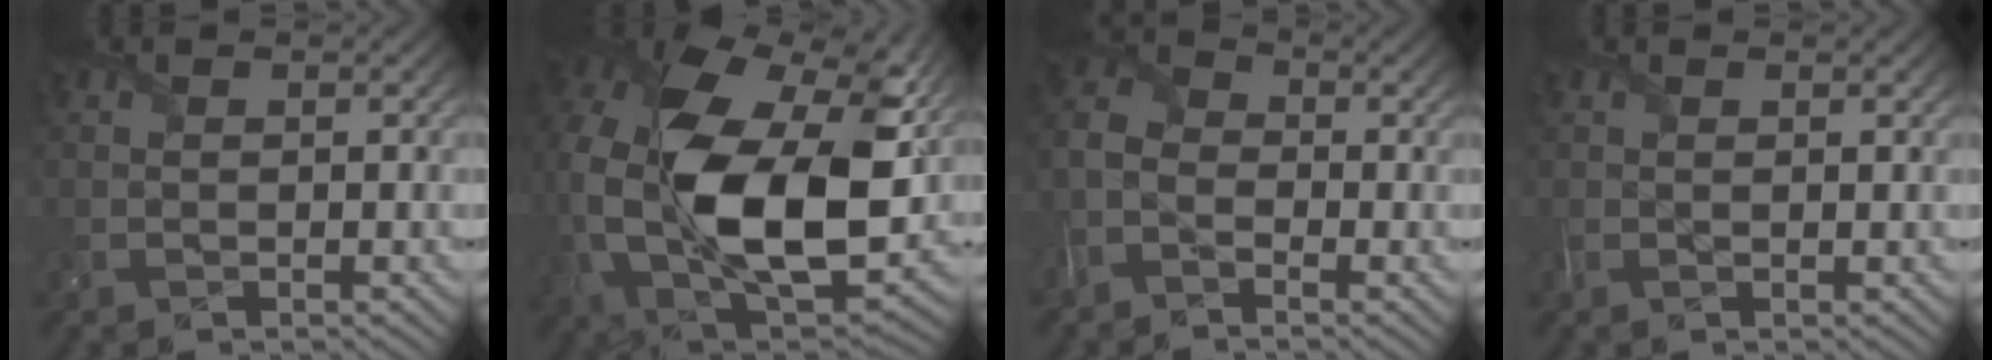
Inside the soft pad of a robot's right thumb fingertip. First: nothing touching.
{"total": 20.8, "force": [3.2, 13.4, 15.6], "torque": [-0.389, -0.029, 0.080]}
{"total": 4.7, "force": [-2.8, 3.1, 2.3], "torque": [-0.068, -0.002, -0.074]}
{"total": 1.0, "force": [0.5, 0.4, 0.8], "torque": [-0.024, 0.001, 0.009]}